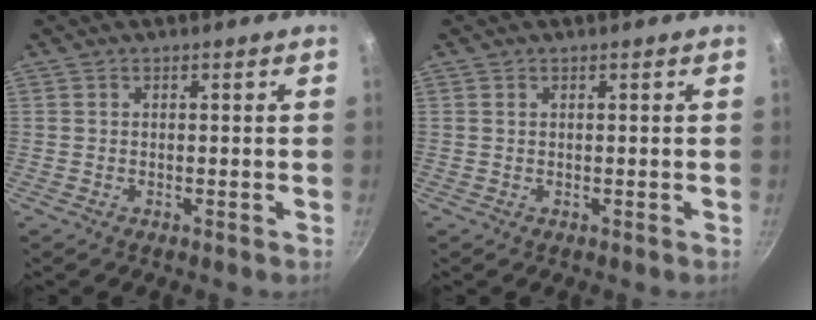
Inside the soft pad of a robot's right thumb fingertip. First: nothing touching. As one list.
[{"total": 0.0}]